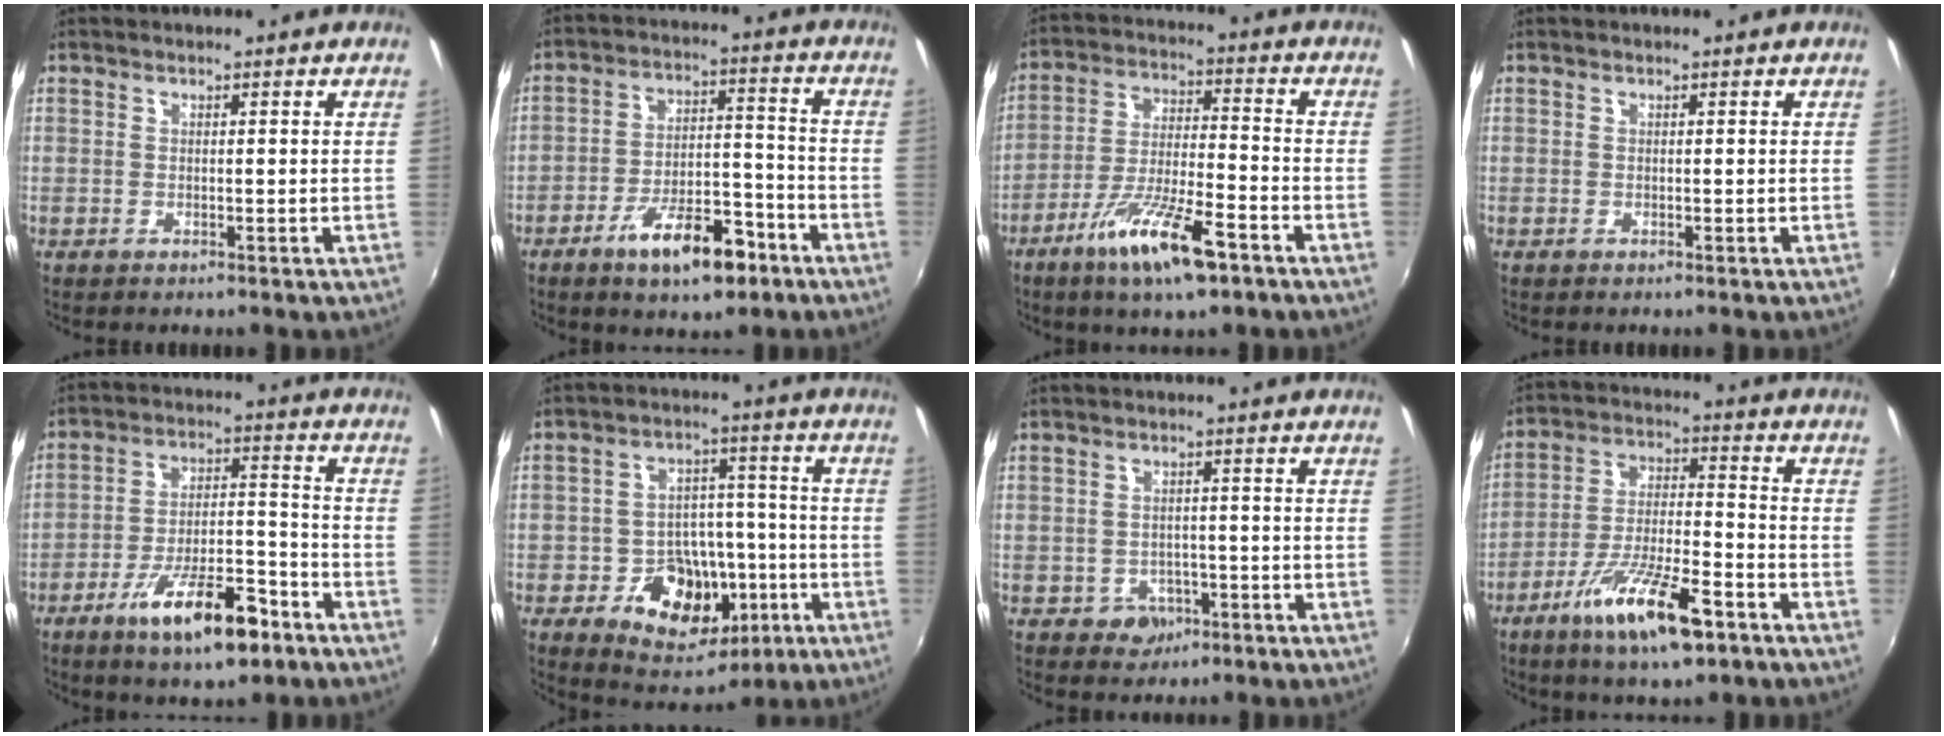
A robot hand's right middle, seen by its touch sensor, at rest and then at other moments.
{"total": 11.9, "force": [-7.3, 4.5, 8.3], "torque": [-0.148, 0.012, -0.111]}
{"total": 13.0, "force": [-7.9, 2.6, 10.0], "torque": [-0.202, -0.019, -0.141]}
{"total": 0.0}
{"total": 13.6, "force": [-8.3, 4.0, 10.1], "torque": [-0.183, -0.002, -0.133]}
{"total": 14.4, "force": [-5.6, 10.7, 7.7], "torque": [-0.148, 0.023, -0.068]}
{"total": 4.1, "force": [-1.8, 3.5, 0.9], "torque": [-0.029, 0.006, -0.020]}
{"total": 13.9, "force": [-8.3, 3.3, 10.6], "torque": [-0.212, -0.020, -0.149]}